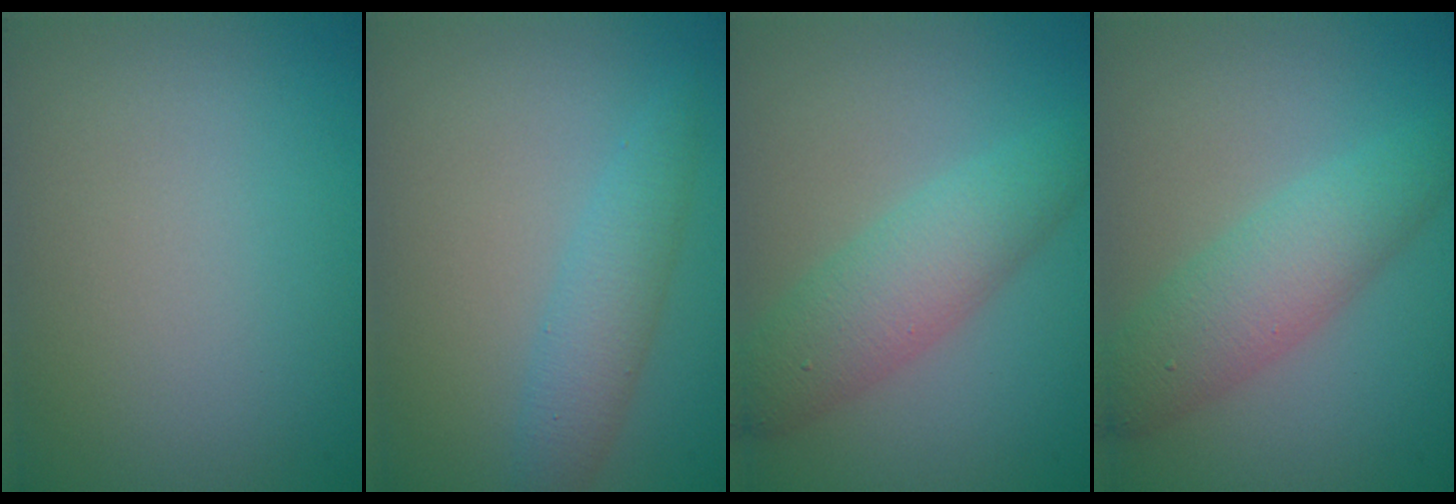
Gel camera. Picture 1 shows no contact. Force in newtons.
{"total": 2.9, "press": 2.9, "slide": 0.1}
{"total": 4.8, "press": 4.8, "slide": 0.1}
{"total": 4.8, "press": 4.8, "slide": 0.1}